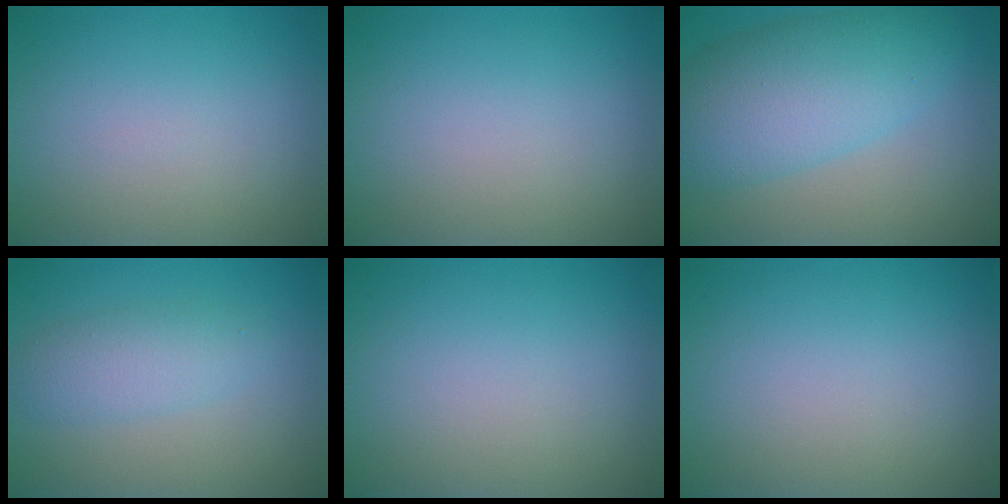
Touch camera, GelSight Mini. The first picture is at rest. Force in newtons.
{"total": 0.0}
{"total": 7.6, "press": 7.6, "slide": 0.1}
{"total": 2.8, "press": 2.8, "slide": 0.1}
{"total": 0.0}
{"total": 0.0}